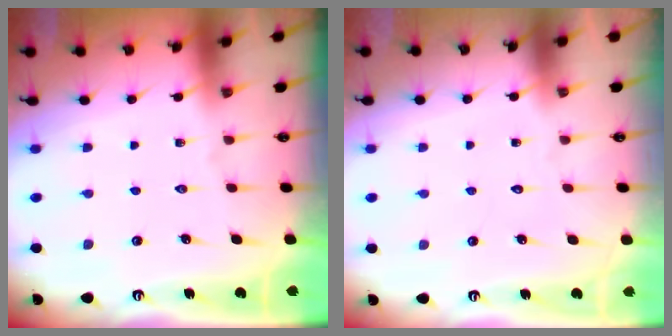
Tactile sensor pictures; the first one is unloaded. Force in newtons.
{"total": 1.6, "press": 1.6, "slide": 0.1}